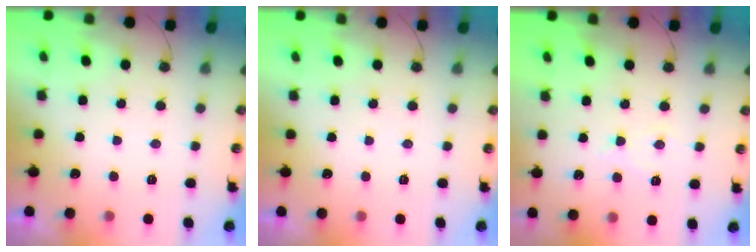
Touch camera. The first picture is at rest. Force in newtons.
{"total": 0.0}
{"total": 7.5, "press": 7.5, "slide": 0.9}